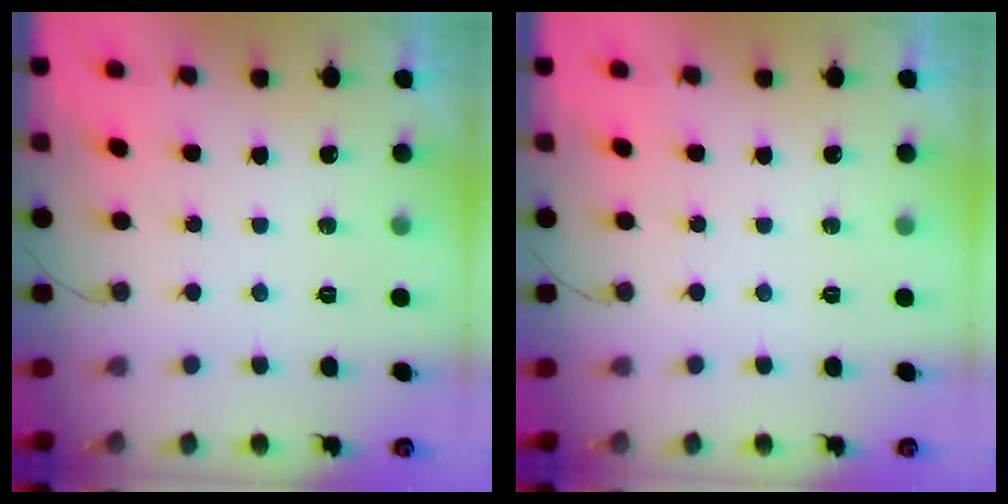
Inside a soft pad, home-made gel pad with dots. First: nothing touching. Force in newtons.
{"total": 0.0}